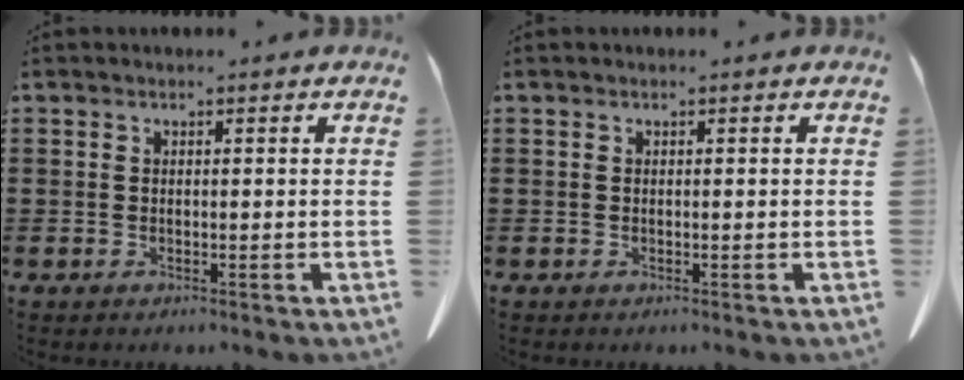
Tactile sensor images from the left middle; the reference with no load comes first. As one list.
[{"total": 0.0}]